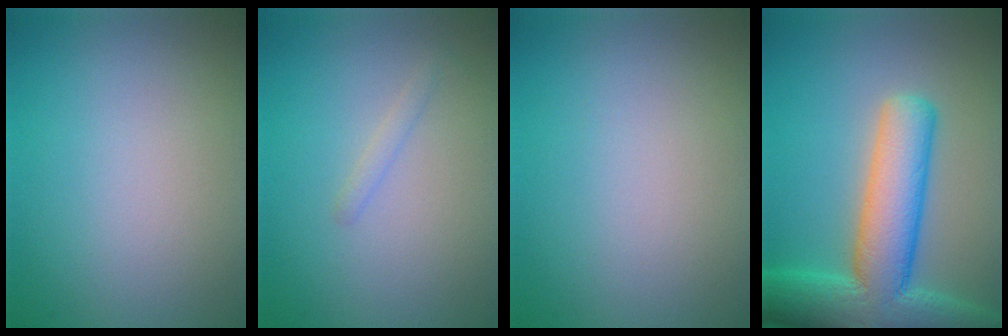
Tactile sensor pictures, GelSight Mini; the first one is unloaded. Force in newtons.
{"total": 0.9, "press": 0.9, "slide": 0.0}
{"total": 0.0}
{"total": 10.6, "press": 10.6, "slide": 0.7}